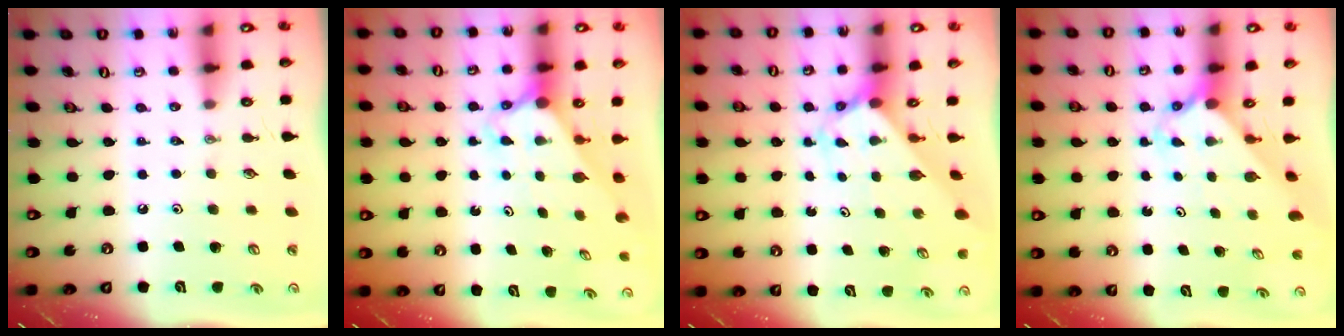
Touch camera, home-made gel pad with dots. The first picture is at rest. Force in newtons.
{"total": 2.7, "press": 2.7, "slide": 0.2}
{"total": 2.4, "press": 2.4, "slide": 0.2}
{"total": 2.2, "press": 2.2, "slide": 0.2}